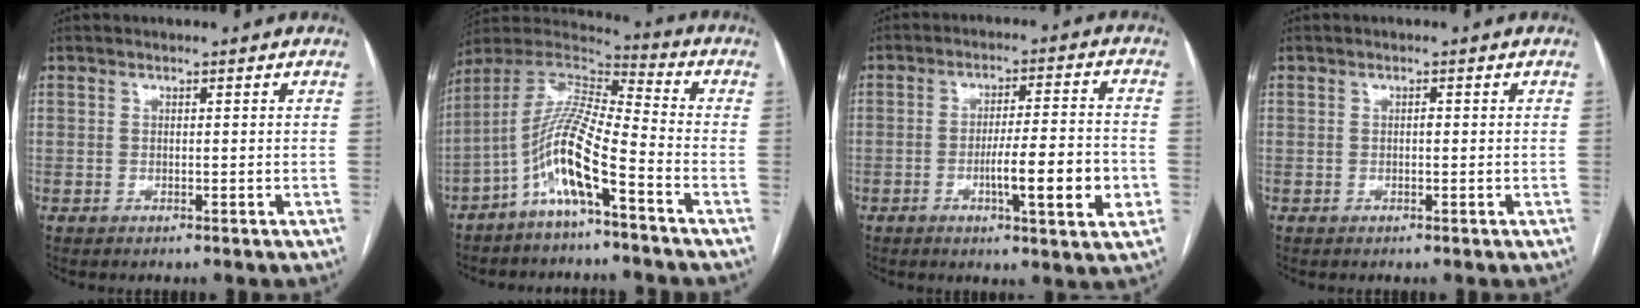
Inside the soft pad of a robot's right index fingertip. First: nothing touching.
{"total": 11.8, "force": [-6.1, 1.3, 10.0], "torque": [-0.214, 0.008, -0.125]}
{"total": 10.6, "force": [-2.9, 0.8, 10.2], "torque": [-0.157, -0.002, -0.044]}
{"total": 0.5, "force": [0.0, 0.2, 0.5], "torque": [-0.010, 0.001, -0.002]}